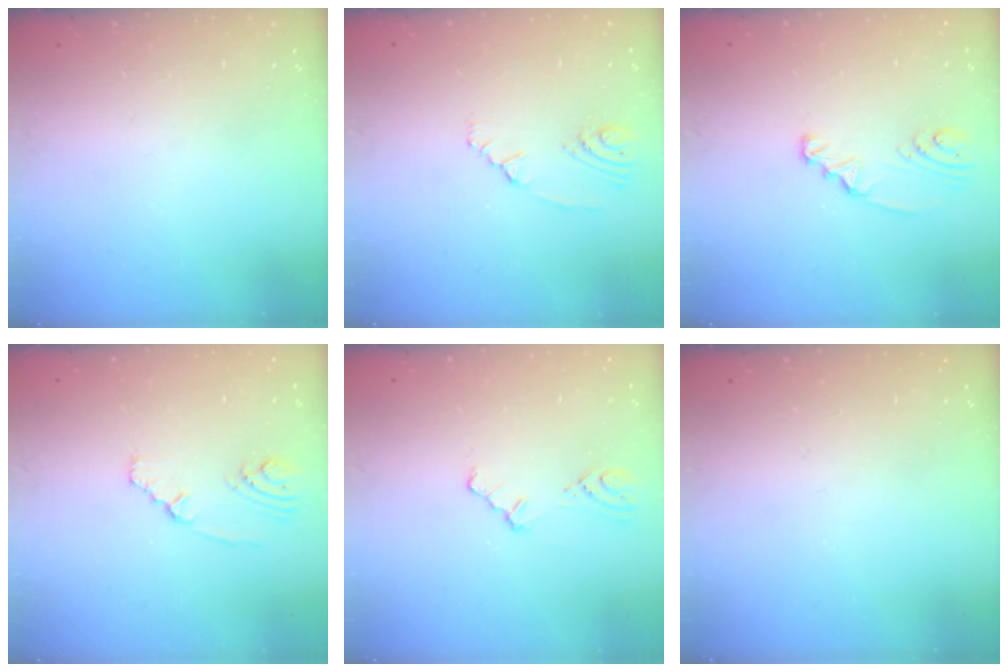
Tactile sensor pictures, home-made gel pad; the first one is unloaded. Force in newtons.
{"total": 2.9, "press": 2.1, "slide": 2.0}
{"total": 2.3, "press": 2.3, "slide": 0.3}
{"total": 2.2, "press": 2.1, "slide": 0.6}
{"total": 3.0, "press": 3.0, "slide": 0.4}
{"total": 0.0}